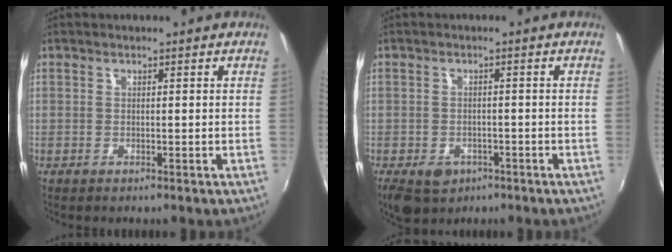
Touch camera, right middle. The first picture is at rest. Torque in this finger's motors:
{"motor_torque": [0.35, -0.32, 0.17, 0.05]}